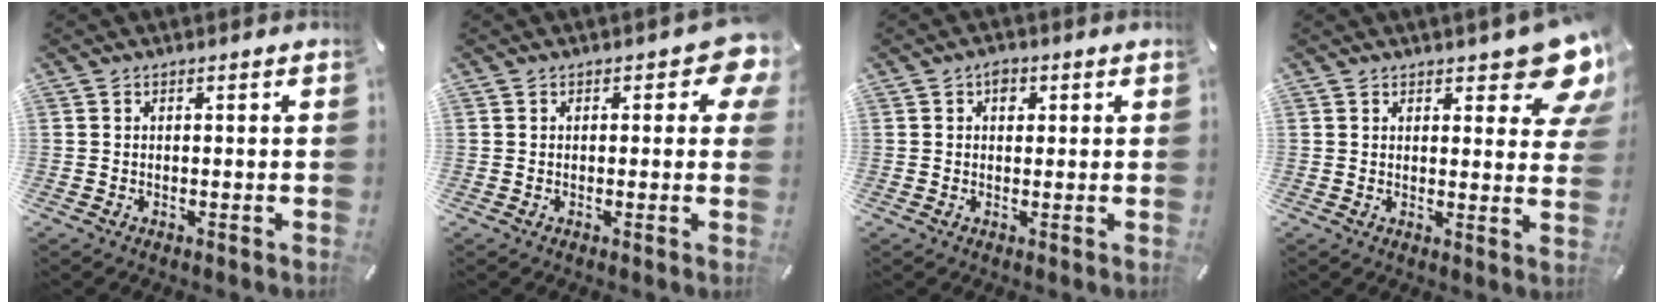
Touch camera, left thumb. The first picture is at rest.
{"total": 5.2, "force": [1.6, 2.8, 4.1], "torque": [-0.042, -0.003, 0.020]}
{"total": 2.2, "force": [0.7, 1.7, 1.3], "torque": [-0.011, 0.001, 0.007]}
{"total": 11.0, "force": [7.3, 4.3, 7.0], "torque": [-0.069, -0.056, 0.124]}